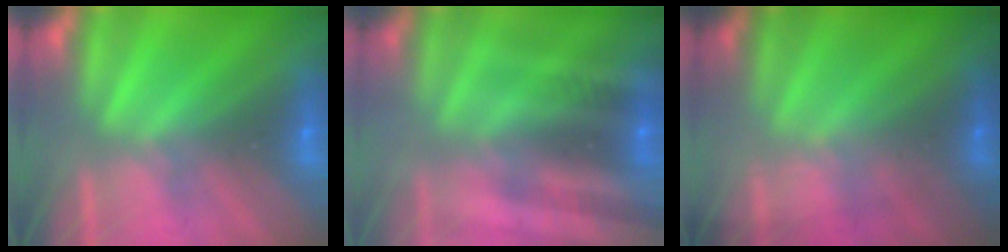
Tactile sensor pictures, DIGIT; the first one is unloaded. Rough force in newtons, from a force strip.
{"total": 3.6}
{"total": 1.8}